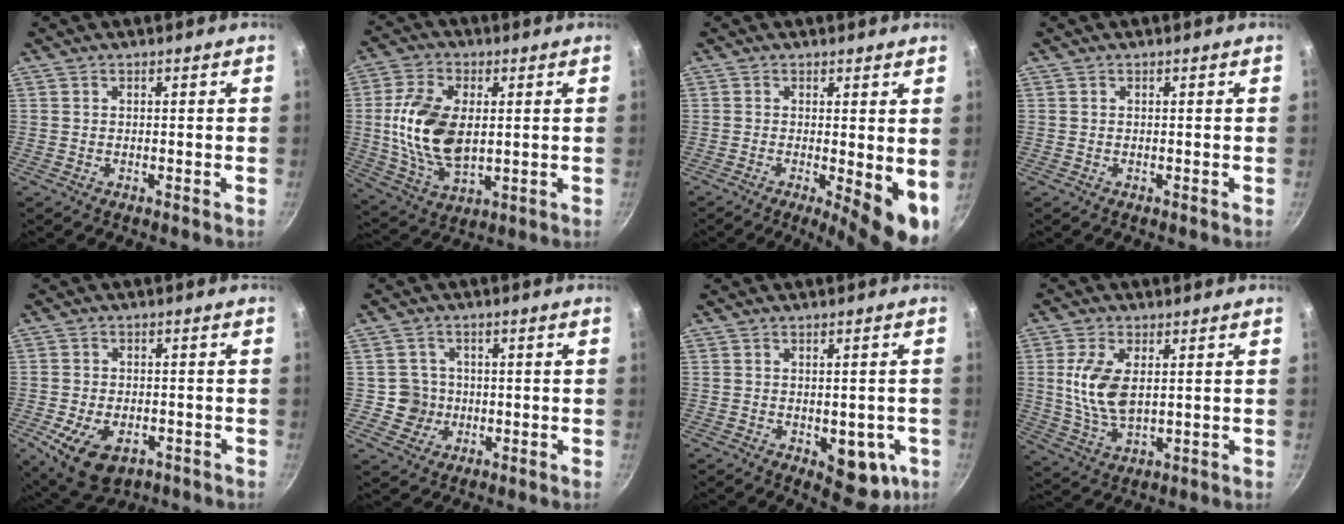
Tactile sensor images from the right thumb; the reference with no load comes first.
{"total": 15.0, "force": [1.1, 8.8, 12.1], "torque": [-0.221, -0.005, 0.026]}
{"total": 9.3, "force": [-1.2, 2.8, 8.8], "torque": [-0.102, -0.010, -0.010]}
{"total": 0.0}
{"total": 10.3, "force": [-4.0, 6.2, 7.2], "torque": [-0.117, 0.003, -0.057]}
{"total": 4.8, "force": [-0.3, 4.7, 0.7], "torque": [0.020, 0.011, -0.005]}
{"total": 9.4, "force": [-2.5, 5.0, 7.5], "torque": [-0.054, 0.001, -0.022]}
{"total": 9.8, "force": [1.7, 5.2, 8.2], "torque": [-0.162, -0.011, 0.036]}